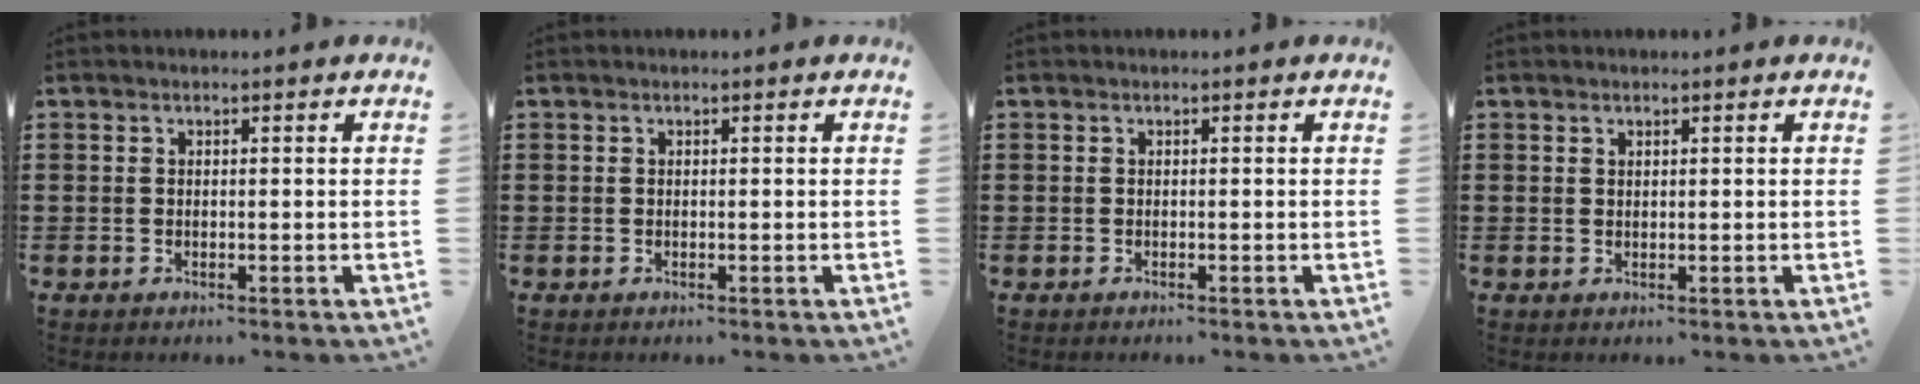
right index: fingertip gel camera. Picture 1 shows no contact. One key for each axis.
{"total": 0.0}
{"total": 0.0}
{"total": 0.6, "fx": 0.5, "fy": 0.4, "fz": 0.2, "tx": -0.006, "ty": 0.002, "tz": 0.009}